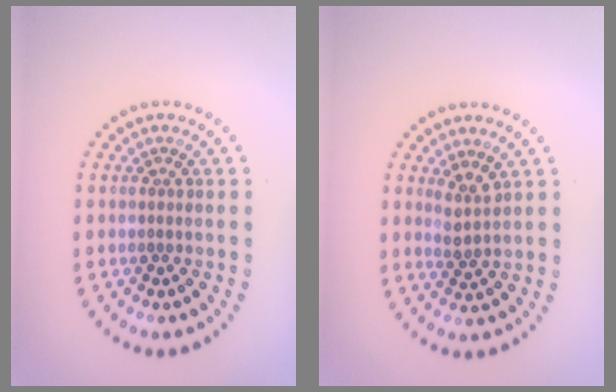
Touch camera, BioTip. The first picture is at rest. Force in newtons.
{"total": 1.7, "press": 1.4, "slide": 1.0}